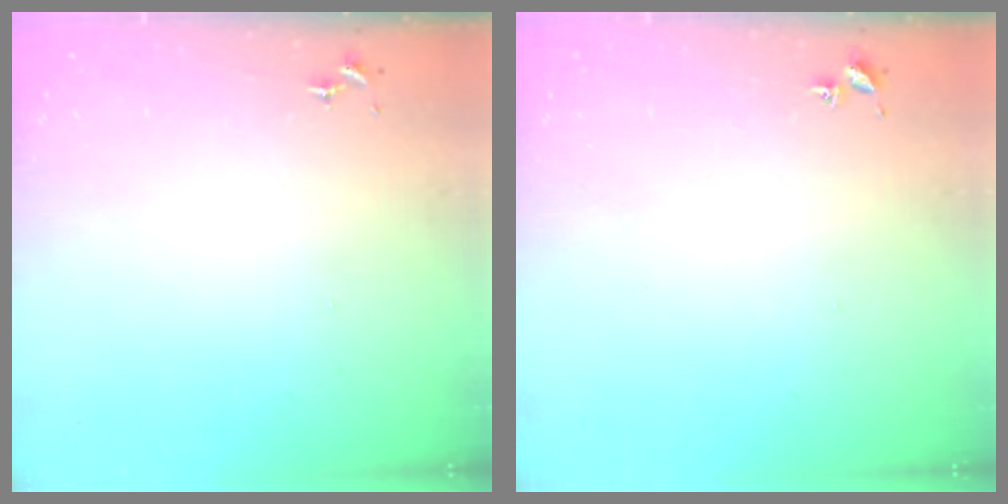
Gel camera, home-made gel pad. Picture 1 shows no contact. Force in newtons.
{"total": 1.5, "press": 1.5, "slide": 0.2}